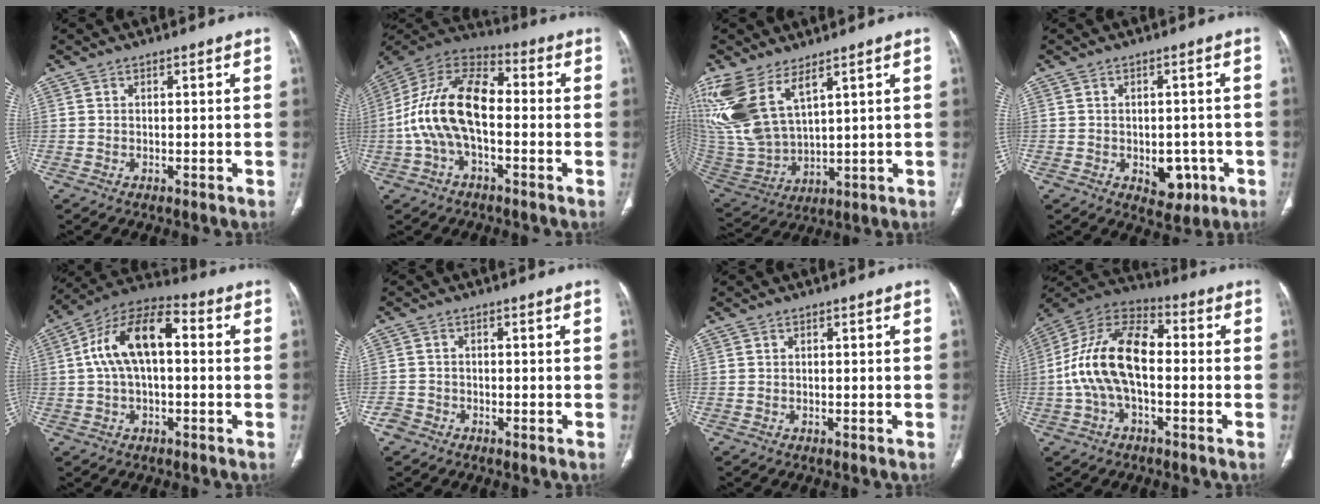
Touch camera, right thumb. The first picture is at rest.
{"total": 16.6, "force": [-2.0, 9.1, 13.8], "torque": [-0.265, 0.044, -0.045]}
{"total": 16.2, "force": [8.9, 7.3, 11.3], "torque": [-0.252, -0.036, 0.203]}
{"total": 5.8, "force": [-1.8, 4.1, 3.8], "torque": [-0.020, 0.008, -0.013]}
{"total": 13.8, "force": [1.5, 7.2, 11.7], "torque": [-0.215, 0.041, 0.017]}
{"total": 2.0, "force": [-1.4, 1.5, 0.2], "torque": [-0.005, 0.008, -0.030]}
{"total": 0.0}
{"total": 16.1, "force": [-1.3, 8.9, 13.4], "torque": [-0.259, 0.044, -0.033]}